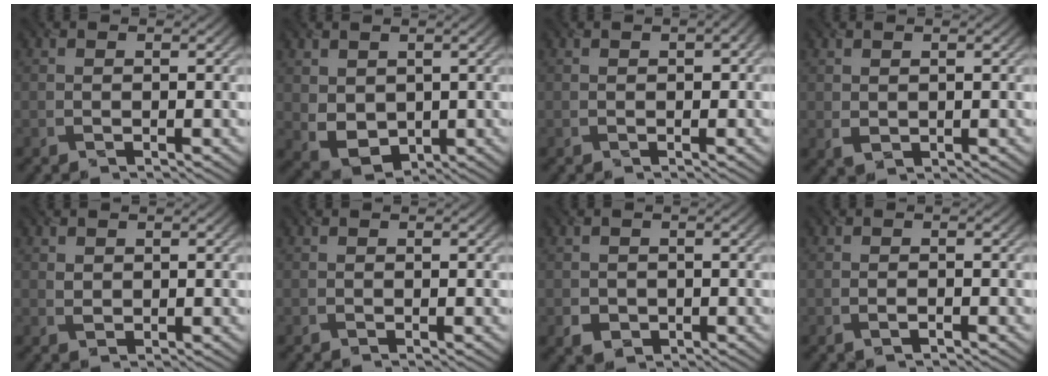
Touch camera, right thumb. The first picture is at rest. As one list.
[{"total": 4.5, "force": [1.0, 3.4, 2.7], "torque": [-0.078, -0.013, 0.026]}, {"total": 1.5, "force": [0.2, 0.9, 1.2], "torque": [-0.018, 0.002, 0.006]}, {"total": 1.4, "force": [0.5, 1.0, 0.8], "torque": [-0.022, -0.003, 0.016]}, {"total": 1.1, "force": [0.6, 0.8, 0.5], "torque": [-0.014, -0.002, 0.015]}, {"total": 0.0}, {"total": 2.1, "force": [-0.5, 1.9, 0.7], "torque": [-0.018, -0.011, -0.008]}, {"total": 0.9, "force": [-0.5, 0.3, 0.7], "torque": [-0.015, 0.000, -0.009]}]